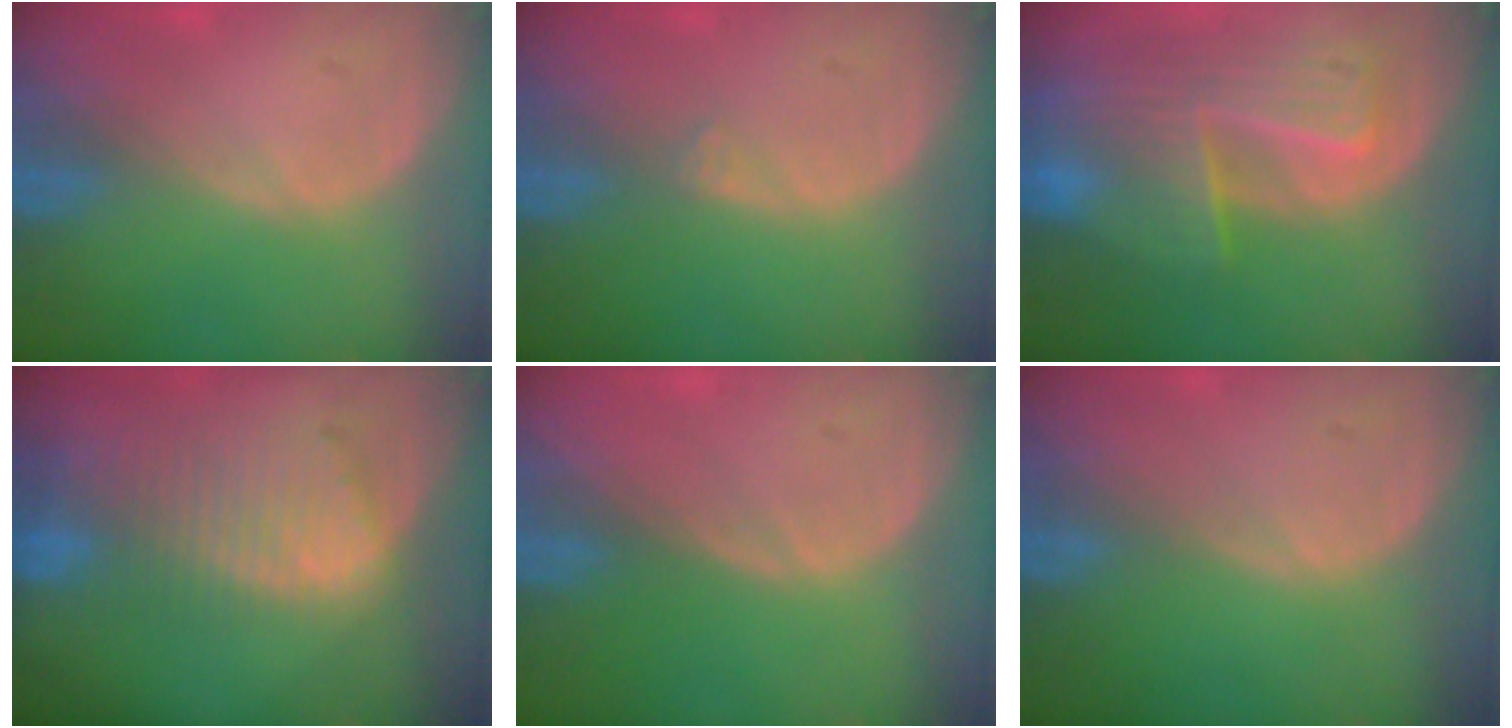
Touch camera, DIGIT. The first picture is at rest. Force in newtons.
{"total": 0.6, "press": 0.5, "slide": 0.2}
{"total": 10.0, "press": 8.6, "slide": 5.0}
{"total": 8.8, "press": 7.9, "slide": 4.0}
{"total": 0.0}
{"total": 0.0}